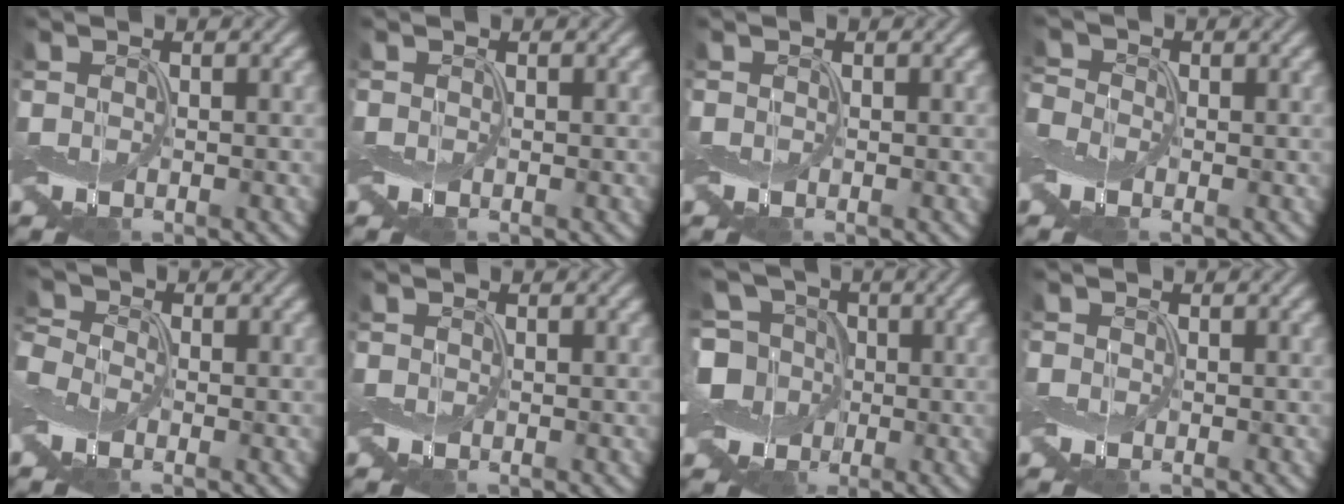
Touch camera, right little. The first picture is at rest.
{"total": 0.0}
{"total": 0.0}
{"total": 1.5, "force": [-1.0, 1.1, 0.0], "torque": [-0.003, 0.005, -0.026]}
{"total": 2.3, "force": [-1.2, 1.8, 1.0], "torque": [-0.028, 0.003, -0.034]}
{"total": 0.0}
{"total": 6.9, "force": [-1.3, 6.0, 3.1], "torque": [-0.068, 0.015, -0.046]}
{"total": 0.5, "force": [-0.1, 0.4, -0.3], "torque": [0.004, 0.002, -0.002]}